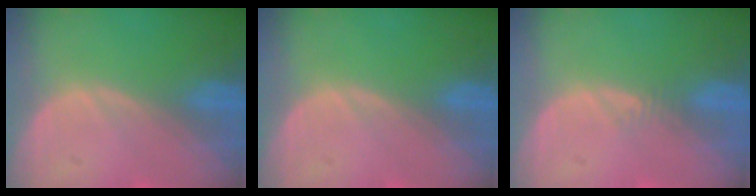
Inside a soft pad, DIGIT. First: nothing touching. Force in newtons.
{"total": 0.0}
{"total": 0.9, "press": 0.8, "slide": 0.4}